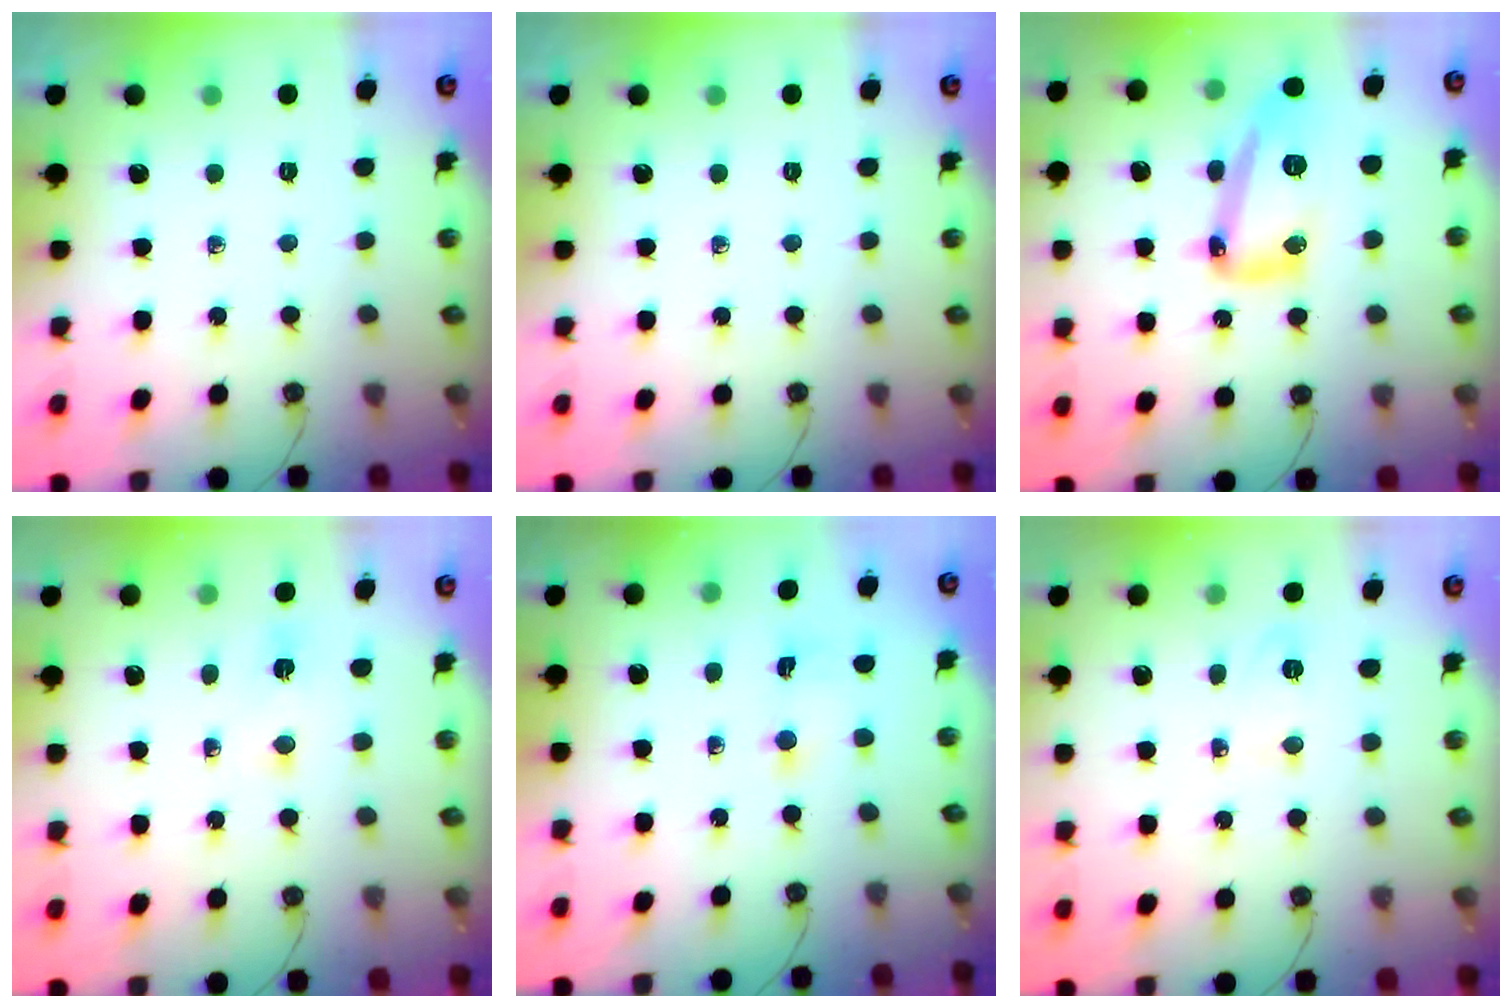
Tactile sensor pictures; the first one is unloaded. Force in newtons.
{"total": 0.0}
{"total": 23.5, "press": 20.6, "slide": 11.3}
{"total": 2.6, "press": 2.3, "slide": 1.1}
{"total": 1.3, "press": 1.2, "slide": 0.5}
{"total": 5.4, "press": 3.8, "slide": 3.8}